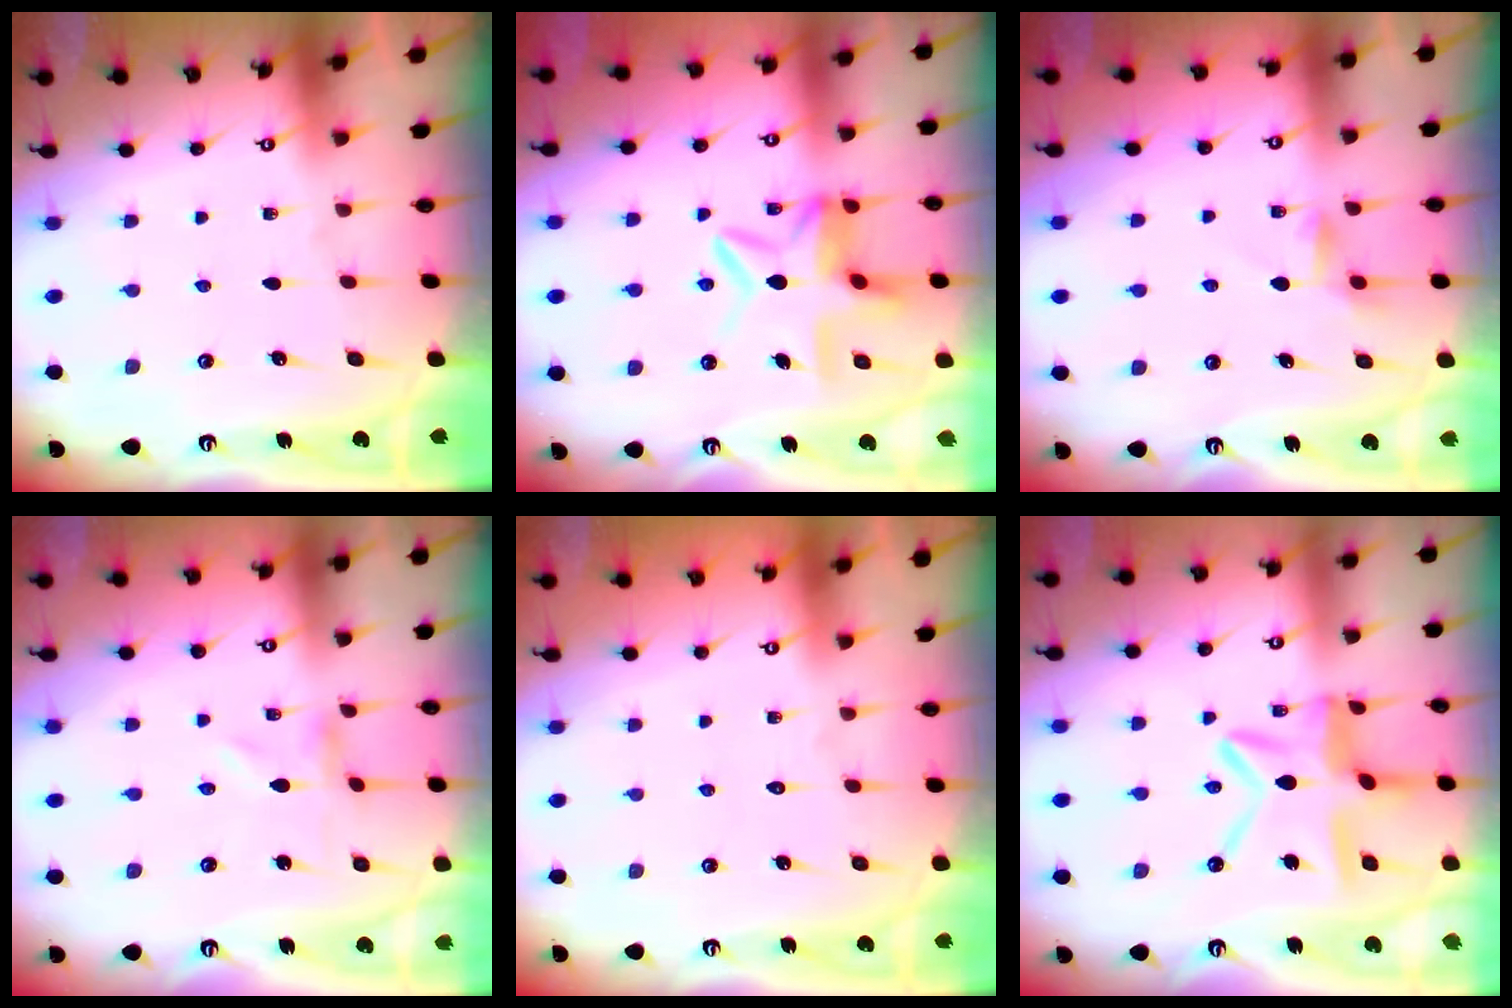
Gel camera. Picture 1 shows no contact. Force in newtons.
{"total": 9.7, "press": 9.7, "slide": 1.0}
{"total": 3.9, "press": 3.9, "slide": 0.5}
{"total": 0.0}
{"total": 1.7, "press": 1.7, "slide": 0.2}
{"total": 12.3, "press": 12.3, "slide": 1.1}